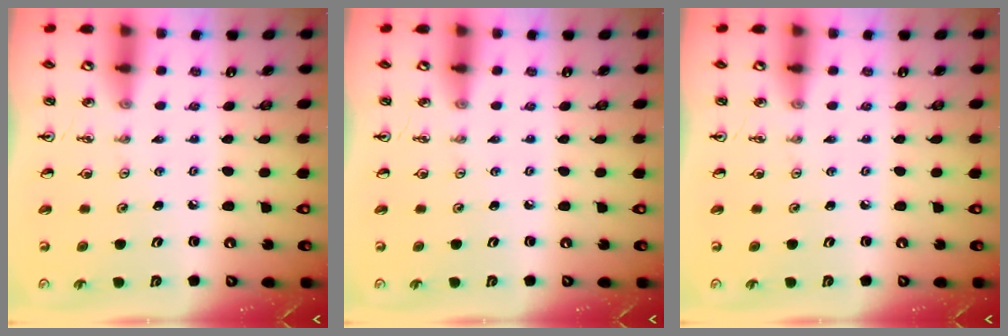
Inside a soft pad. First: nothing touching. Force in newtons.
{"total": 0.0}
{"total": 0.0}